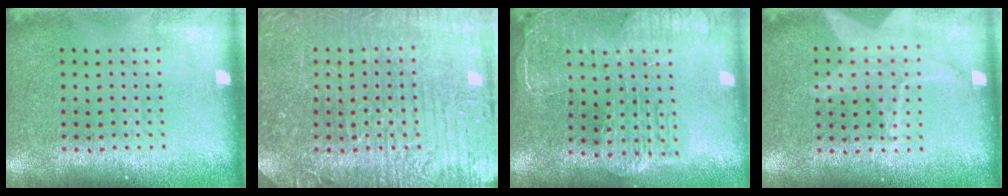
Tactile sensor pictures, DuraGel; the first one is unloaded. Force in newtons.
{"total": 4.7, "press": 4.6, "slide": 0.6}
{"total": 2.3, "press": 2.0, "slide": 1.1}
{"total": 1.5, "press": 1.4, "slide": 0.5}